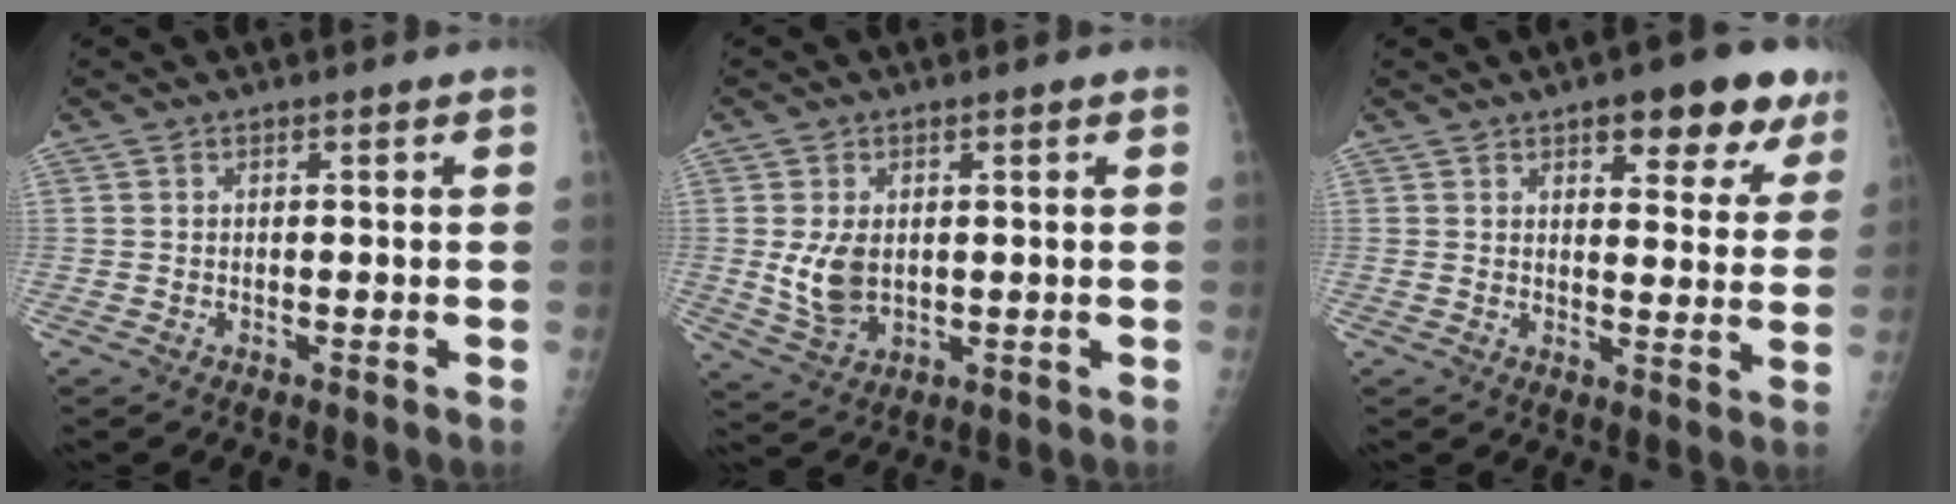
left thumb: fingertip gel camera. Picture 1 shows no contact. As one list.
[{"total": 6.4, "force": [0.5, 4.3, 4.8], "torque": [-0.083, -0.011, 0.022]}, {"total": 11.5, "force": [7.2, 4.6, 7.8], "torque": [-0.048, -0.028, 0.090]}]